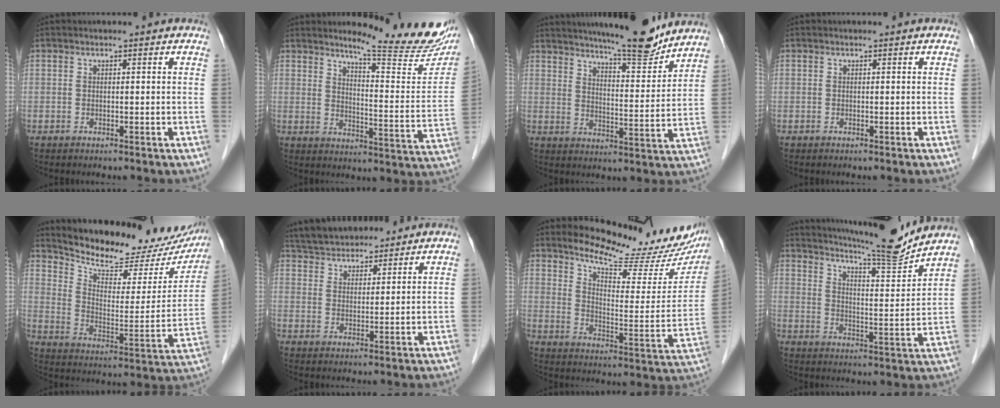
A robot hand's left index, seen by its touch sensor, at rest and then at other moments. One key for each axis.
{"total": 18.3, "fx": 15.9, "fy": 1.4, "fz": 9.1, "tx": -0.119, "ty": -0.078, "tz": 0.194}
{"total": 13.3, "fx": 12.0, "fy": 0.7, "fz": 5.6, "tx": -0.084, "ty": -0.016, "tz": 0.173}
{"total": 0.0}
{"total": 22.5, "fx": 20.2, "fy": 7.0, "fz": 7.1, "tx": -0.104, "ty": -0.033, "tz": 0.269}
{"total": 13.1, "fx": 12.0, "fy": 3.7, "fz": 3.6, "tx": -0.066, "ty": 0.037, "tz": 0.201}
{"total": 17.9, "fx": 16.0, "fy": 3.4, "fz": 7.2, "tx": -0.102, "ty": -0.054, "tz": 0.209}
{"total": 14.3, "fx": 13.4, "fy": -0.6, "fz": 4.9, "tx": -0.089, "ty": -0.023, "tz": 0.195}